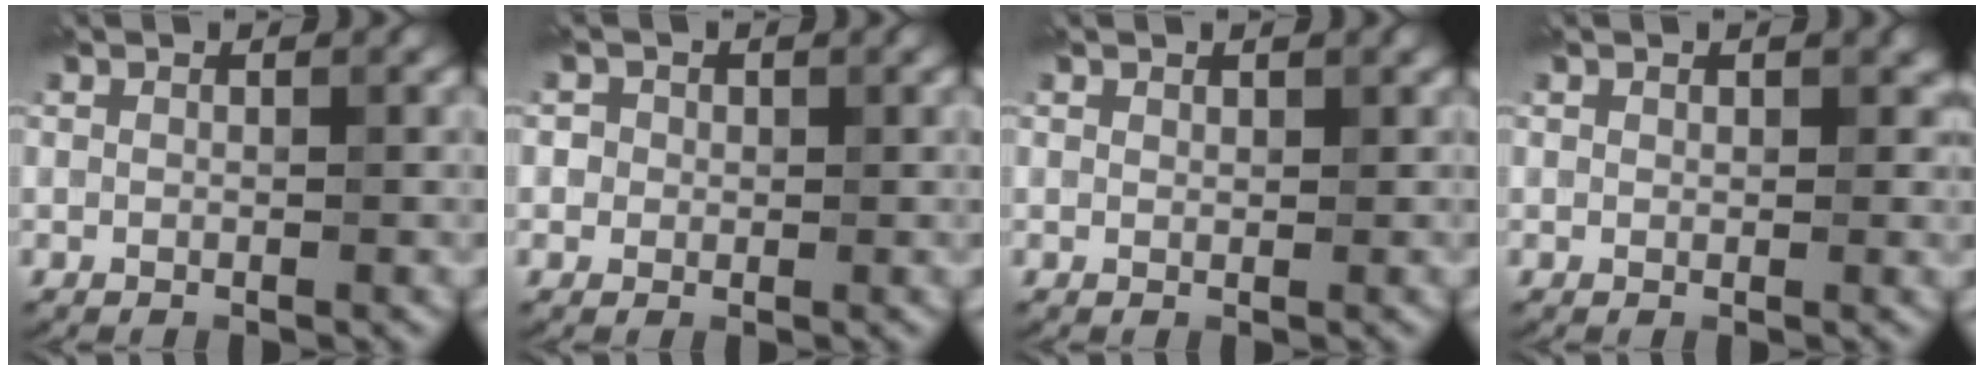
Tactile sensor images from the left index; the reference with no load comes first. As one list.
[{"total": 1.9, "force": [0.6, 1.7, 0.5], "torque": [0.011, 0.009, -0.016]}, {"total": 0.5, "force": [0.5, 0.3, 0.0], "torque": [0.002, 0.005, 0.005]}, {"total": 1.8, "force": [0.6, 1.3, 1.1], "torque": [-0.009, 0.003, 0.006]}]